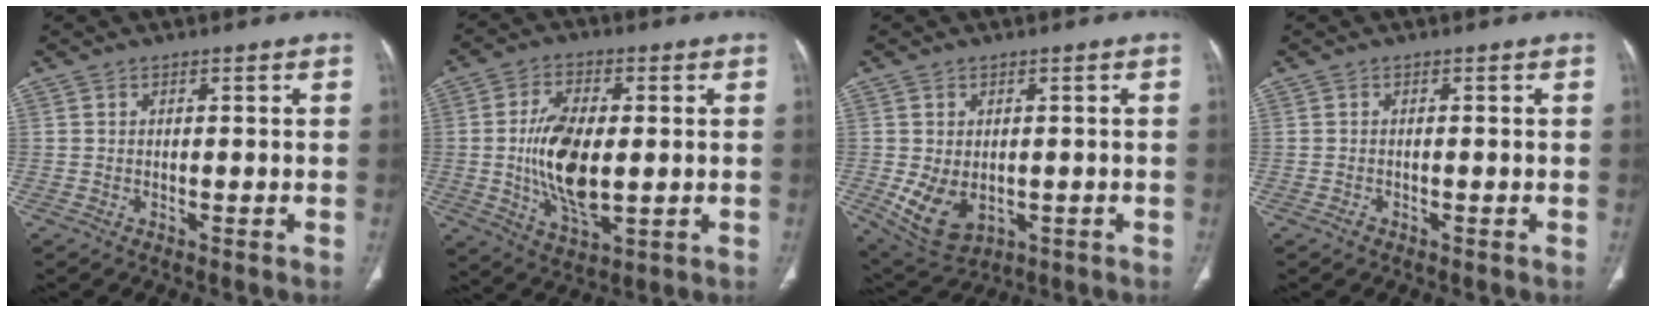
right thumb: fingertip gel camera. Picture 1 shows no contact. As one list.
[{"total": 13.5, "force": [-0.2, 6.7, 11.6], "torque": [-0.215, -0.009, 0.002]}, {"total": 8.3, "force": [-1.3, 5.8, 5.8], "torque": [-0.097, -0.008, 0.001]}, {"total": 0.5, "force": [-0.4, 0.3, 0.1], "torque": [-0.003, 0.003, -0.008]}]